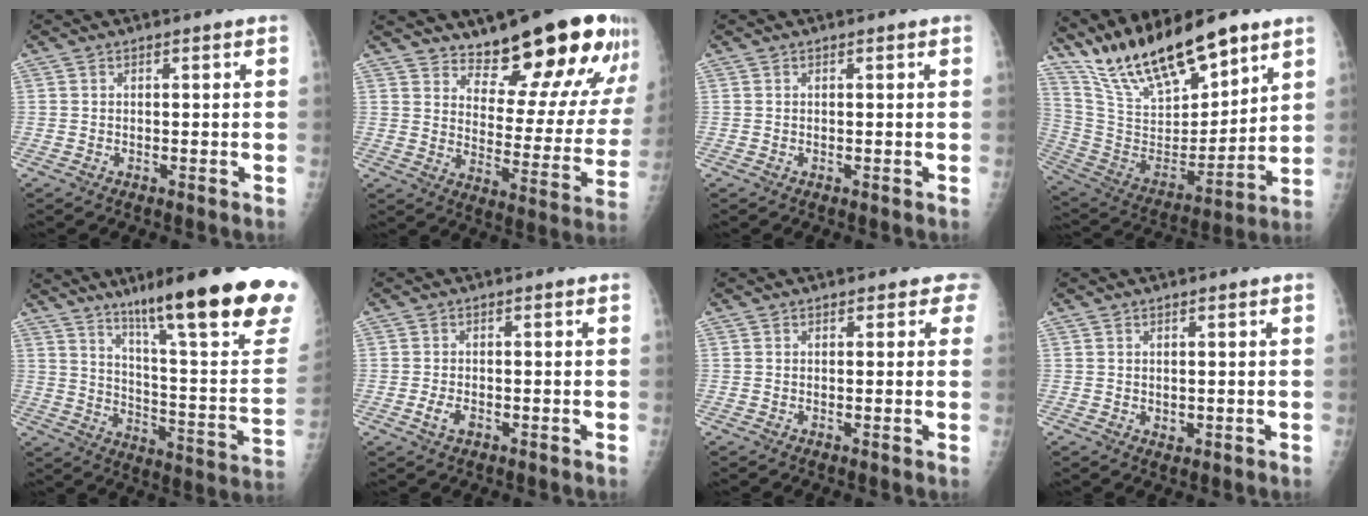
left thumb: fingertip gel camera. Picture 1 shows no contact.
{"total": 20.7, "force": [16.5, 6.0, 10.8], "torque": [-0.107, -0.117, 0.224]}
{"total": 0.0}
{"total": 21.5, "force": [16.6, 6.8, 11.9], "torque": [-0.179, -0.078, 0.312]}
{"total": 28.8, "force": [19.2, 3.4, 21.2], "torque": [-0.255, -0.087, 0.281]}
{"total": 2.3, "force": [-0.8, 1.3, 1.7], "torque": [-0.034, 0.000, -0.014]}
{"total": 2.3, "force": [1.8, 1.3, 0.6], "torque": [0.025, -0.003, 0.006]}
{"total": 1.3, "force": [0.5, 0.9, 0.9], "torque": [-0.013, -0.006, 0.012]}